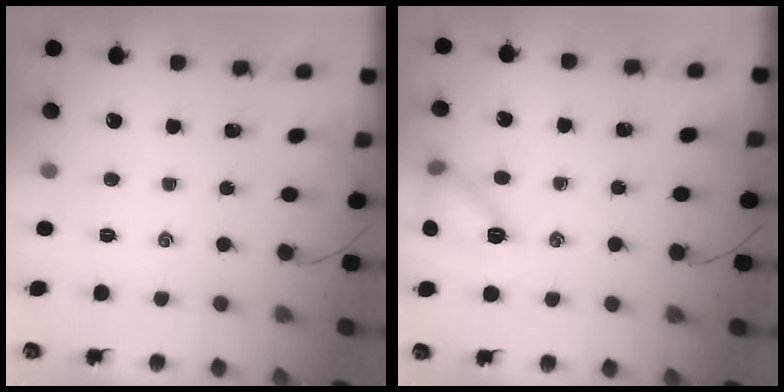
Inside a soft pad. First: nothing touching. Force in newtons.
{"total": 11.7, "press": 11.7, "slide": 0.8}